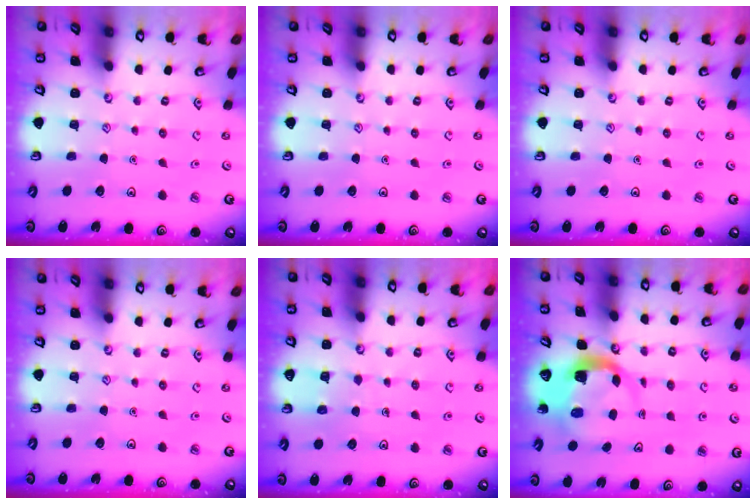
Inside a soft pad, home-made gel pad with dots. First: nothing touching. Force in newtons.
{"total": 0.0}
{"total": 0.0}
{"total": 0.0}
{"total": 4.4, "press": 4.4, "slide": 0.3}
{"total": 4.8, "press": 4.8, "slide": 0.7}